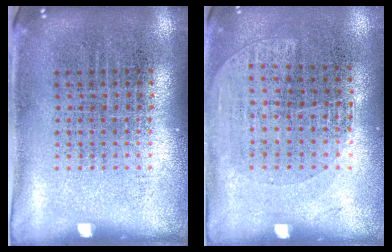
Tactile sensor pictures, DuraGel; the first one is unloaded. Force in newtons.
{"total": 1.2, "press": 1.0, "slide": 0.7}